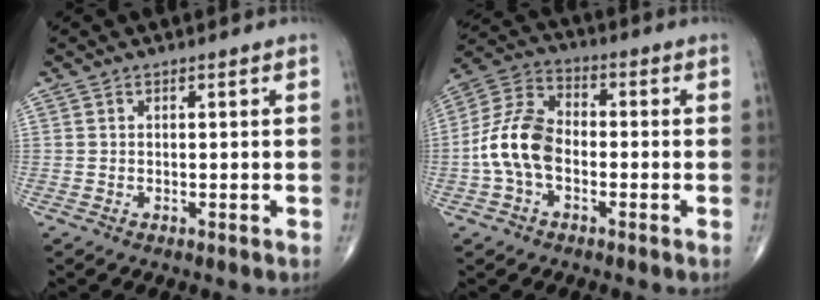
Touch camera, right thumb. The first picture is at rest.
{"total": 11.1, "force": [-2.2, 7.1, 8.2], "torque": [-0.161, 0.036, -0.054]}